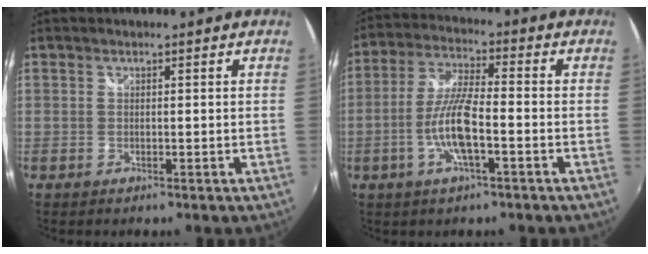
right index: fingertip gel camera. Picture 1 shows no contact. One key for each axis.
{"total": 8.9, "fx": -3.1, "fy": 1.4, "fz": 8.3, "tx": -0.171, "ty": 0.003, "tz": -0.057}